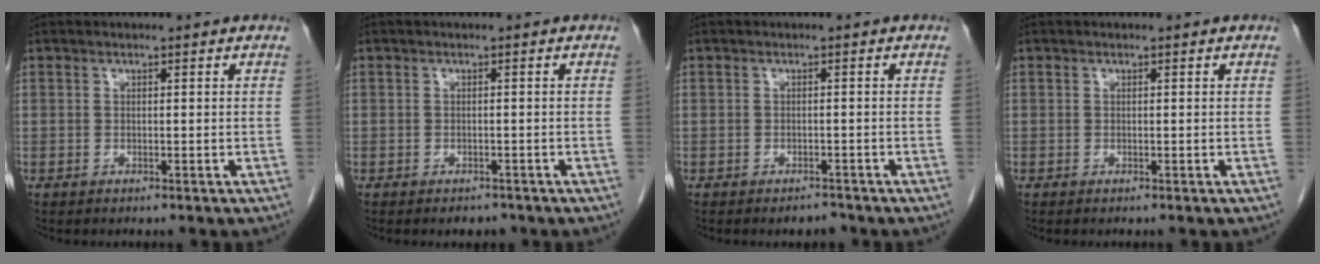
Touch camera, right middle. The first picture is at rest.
{"total": 1.7, "force": [-1.3, 1.0, 0.5], "torque": [-0.010, 0.001, -0.015]}
{"total": 1.5, "force": [-1.3, 0.6, 0.5], "torque": [-0.010, -0.001, -0.015]}
{"total": 0.0}